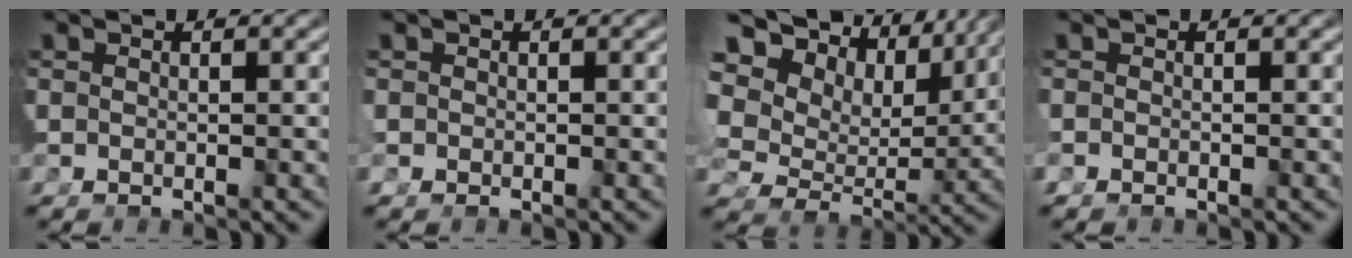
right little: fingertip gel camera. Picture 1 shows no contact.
{"total": 1.1, "force": [-0.4, 0.8, 0.6], "torque": [-0.025, -0.006, -0.003]}
{"total": 14.6, "force": [5.7, 10.0, 8.9], "torque": [-0.164, 0.009, 0.079]}
{"total": 0.9, "force": [-0.5, 0.4, 0.6], "torque": [-0.017, -0.002, -0.010]}